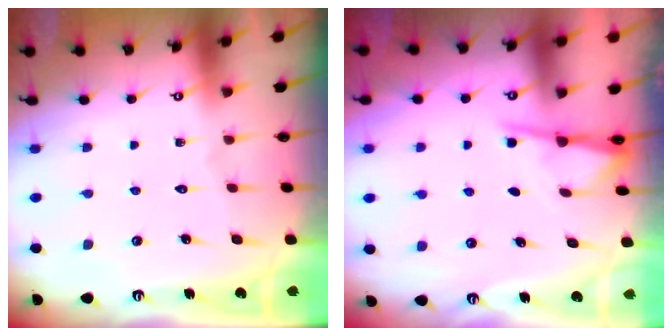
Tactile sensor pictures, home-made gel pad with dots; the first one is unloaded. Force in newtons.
{"total": 2.2, "press": 2.2, "slide": 0.3}